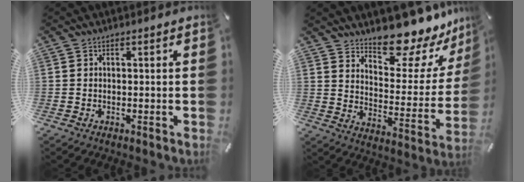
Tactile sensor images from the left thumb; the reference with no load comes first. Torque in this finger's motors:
{"motor_torque": [1.97, 0.79, 0.22, -0.23, 0.07]}